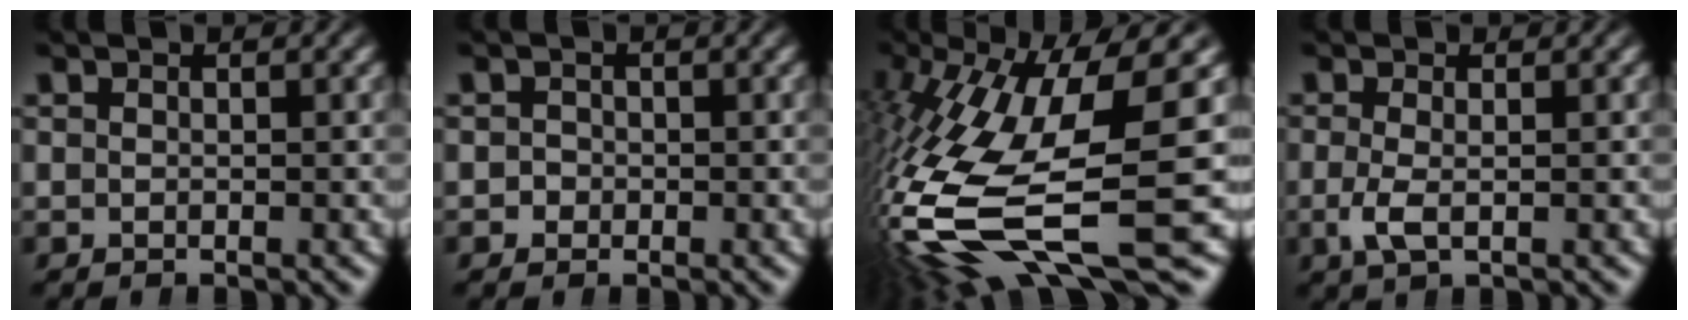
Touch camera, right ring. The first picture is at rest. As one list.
[{"total": 1.0, "force": [-0.5, 0.8, -0.4], "torque": [0.003, -0.010, -0.008]}, {"total": 13.1, "force": [-2.0, 5.7, 11.6], "torque": [-0.244, -0.036, -0.007]}, {"total": 1.9, "force": [-0.7, 0.6, 1.6], "torque": [-0.051, -0.021, -0.005]}]